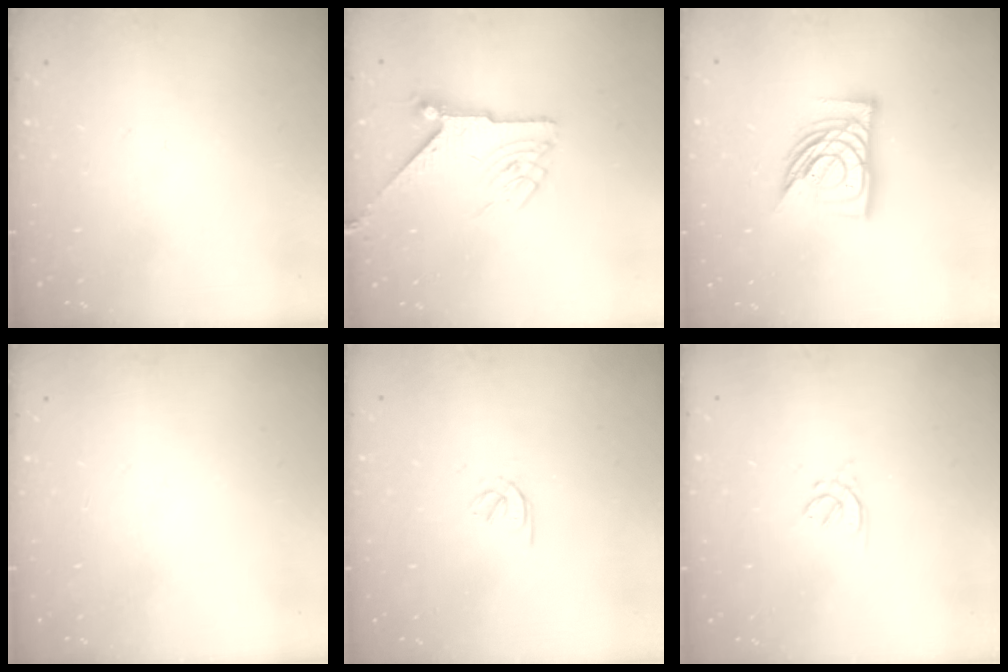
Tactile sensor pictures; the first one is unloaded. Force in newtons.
{"total": 6.4, "press": 6.4, "slide": 0.1}
{"total": 12.7, "press": 12.6, "slide": 1.5}
{"total": 0.0}
{"total": 1.7, "press": 1.6, "slide": 0.6}
{"total": 2.5, "press": 2.4, "slide": 0.6}